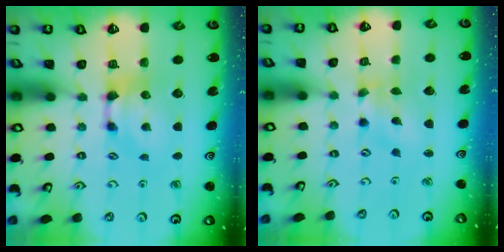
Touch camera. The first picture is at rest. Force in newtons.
{"total": 2.3, "press": 2.1, "slide": 0.9}